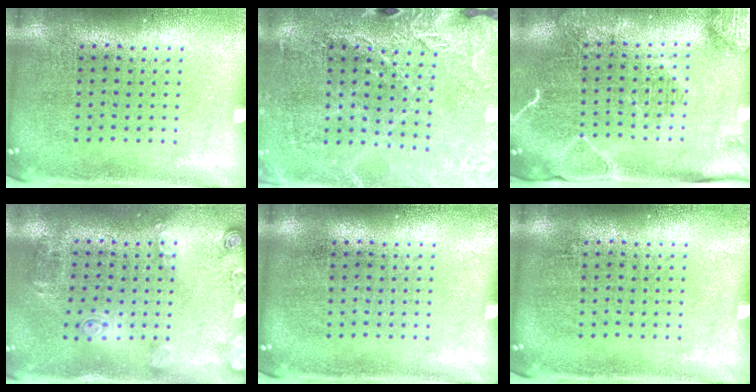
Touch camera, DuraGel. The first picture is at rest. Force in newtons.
{"total": 2.7, "press": 2.7, "slide": 0.4}
{"total": 2.0, "press": 1.9, "slide": 0.3}
{"total": 1.9, "press": 1.3, "slide": 1.4}
{"total": 0.0}
{"total": 0.0}